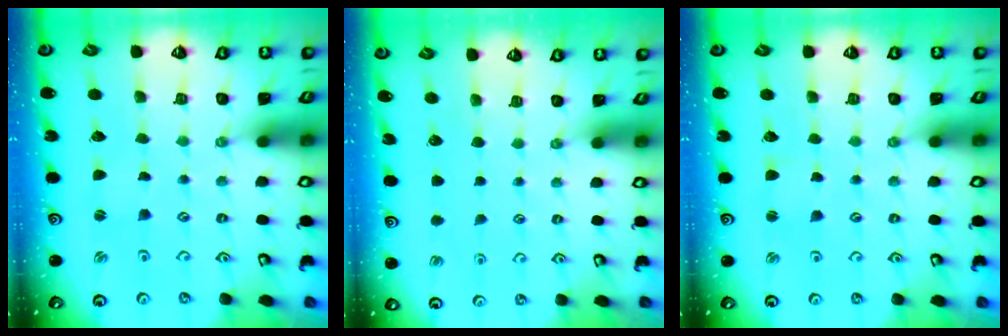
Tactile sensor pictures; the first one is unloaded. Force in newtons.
{"total": 0.0}
{"total": 1.5, "press": 1.5, "slide": 0.2}